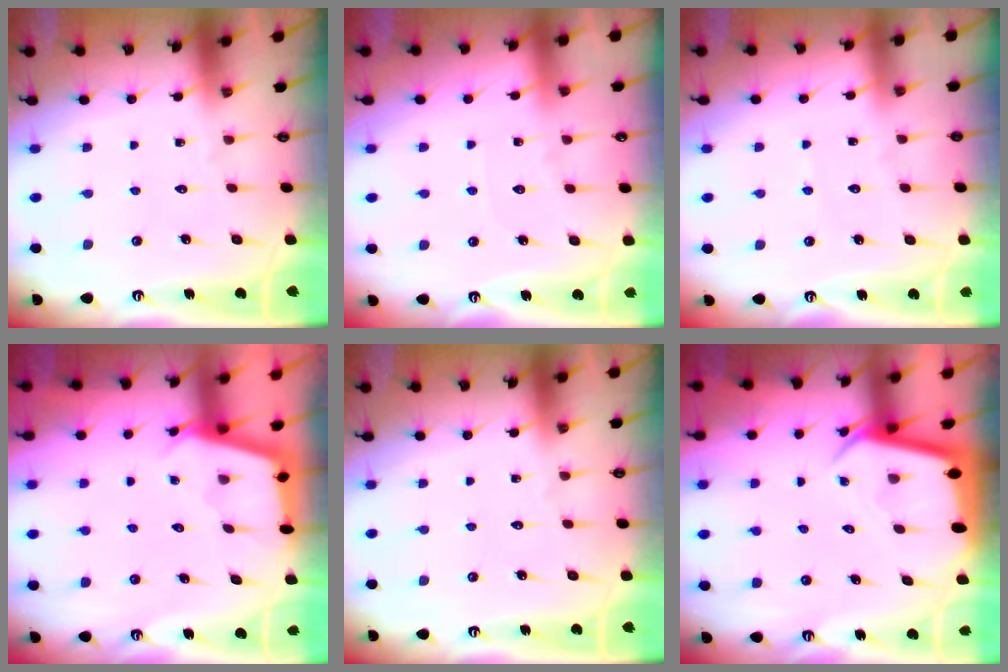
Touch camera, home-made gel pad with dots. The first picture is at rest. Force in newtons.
{"total": 3.1, "press": 3.1, "slide": 0.4}
{"total": 2.9, "press": 2.9, "slide": 0.4}
{"total": 2.8, "press": 2.7, "slide": 0.3}
{"total": 0.0}
{"total": 3.5, "press": 3.5, "slide": 0.2}